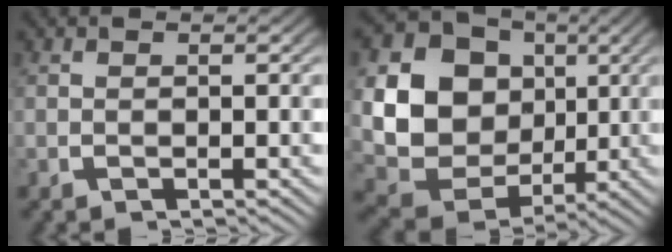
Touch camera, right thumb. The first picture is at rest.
{"total": 15.7, "force": [0.2, 13.2, 8.5], "torque": [-0.198, -0.036, 0.004]}